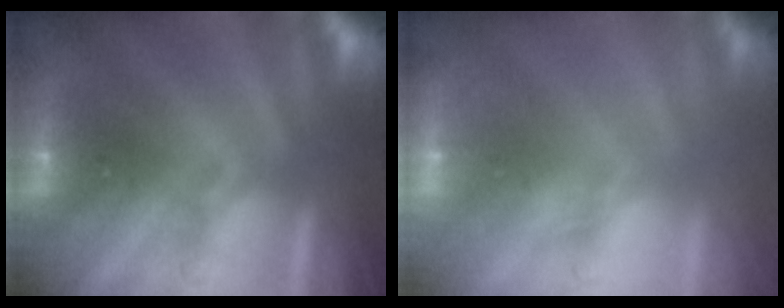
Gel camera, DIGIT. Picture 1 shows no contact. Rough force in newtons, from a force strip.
{"total": 2.4}